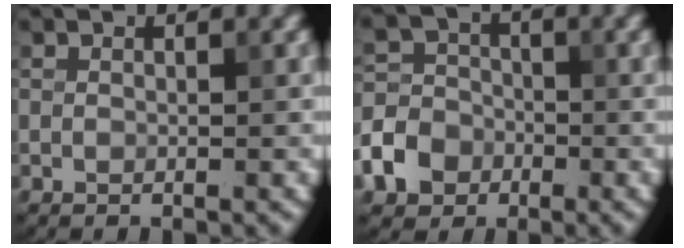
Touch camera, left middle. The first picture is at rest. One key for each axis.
{"total": 5.9, "fx": -2.9, "fy": 4.7, "fz": 2.1, "tx": -0.033, "ty": -0.012, "tz": -0.066}